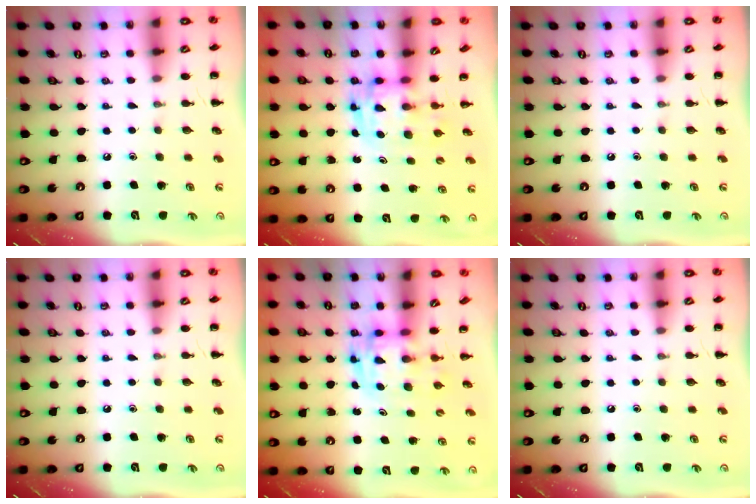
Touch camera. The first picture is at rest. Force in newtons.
{"total": 3.0, "press": 2.9, "slide": 0.5}
{"total": 0.0}
{"total": 0.0}
{"total": 2.8, "press": 2.7, "slide": 0.5}
{"total": 0.0}